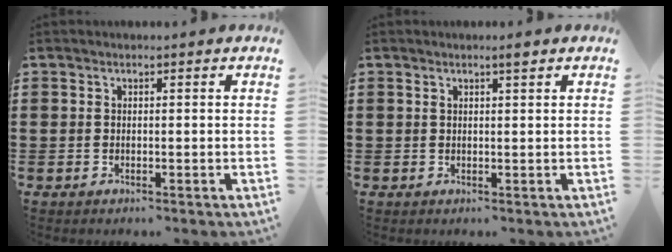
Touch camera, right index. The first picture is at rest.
{"total": 1.4, "force": [0.9, 0.1, 1.0], "torque": [-0.021, 0.001, 0.016]}